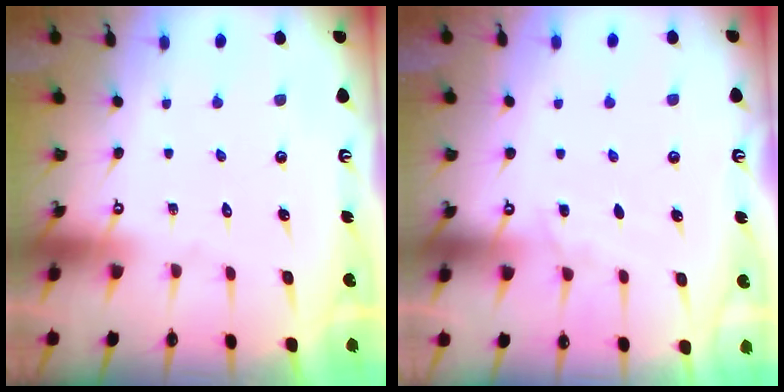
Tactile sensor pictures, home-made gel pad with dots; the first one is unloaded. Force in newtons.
{"total": 4.1, "press": 4.1, "slide": 0.5}